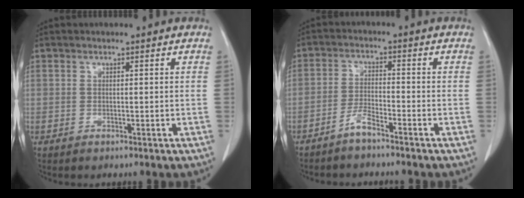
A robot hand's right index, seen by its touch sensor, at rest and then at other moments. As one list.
[{"total": 3.2, "force": [-2.7, 0.2, 1.7], "torque": [-0.039, -0.001, -0.053]}]